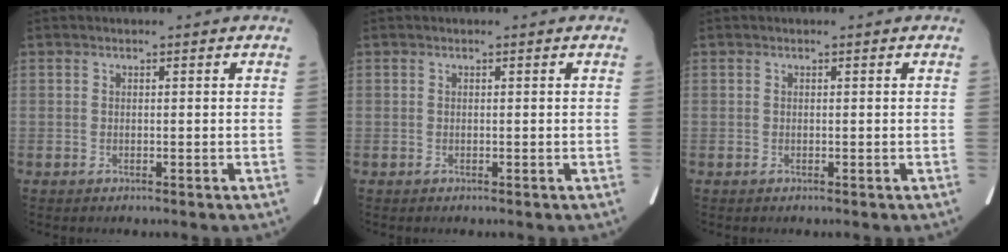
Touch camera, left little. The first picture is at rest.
{"total": 0.0}
{"total": 0.0}